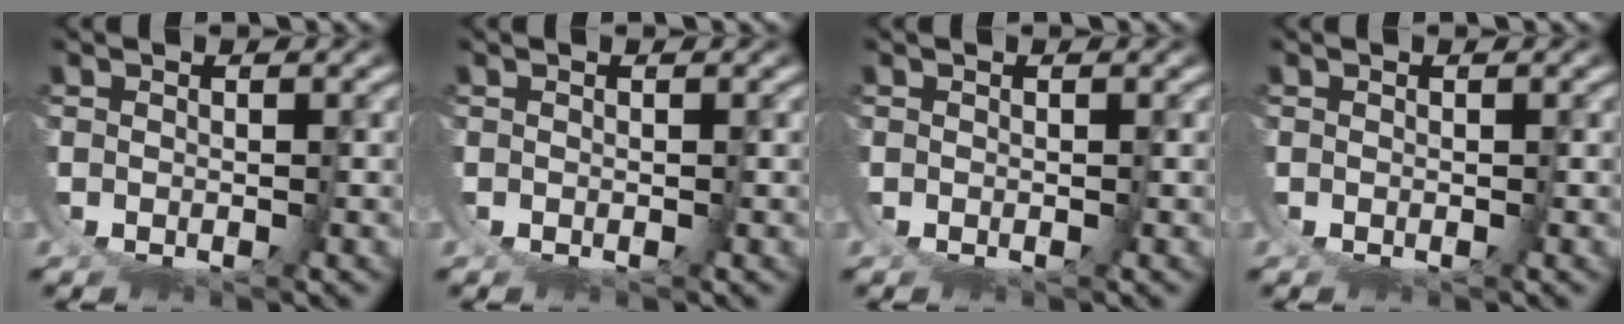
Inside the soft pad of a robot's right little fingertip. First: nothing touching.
{"total": 0.0}
{"total": 0.0}
{"total": 0.0}